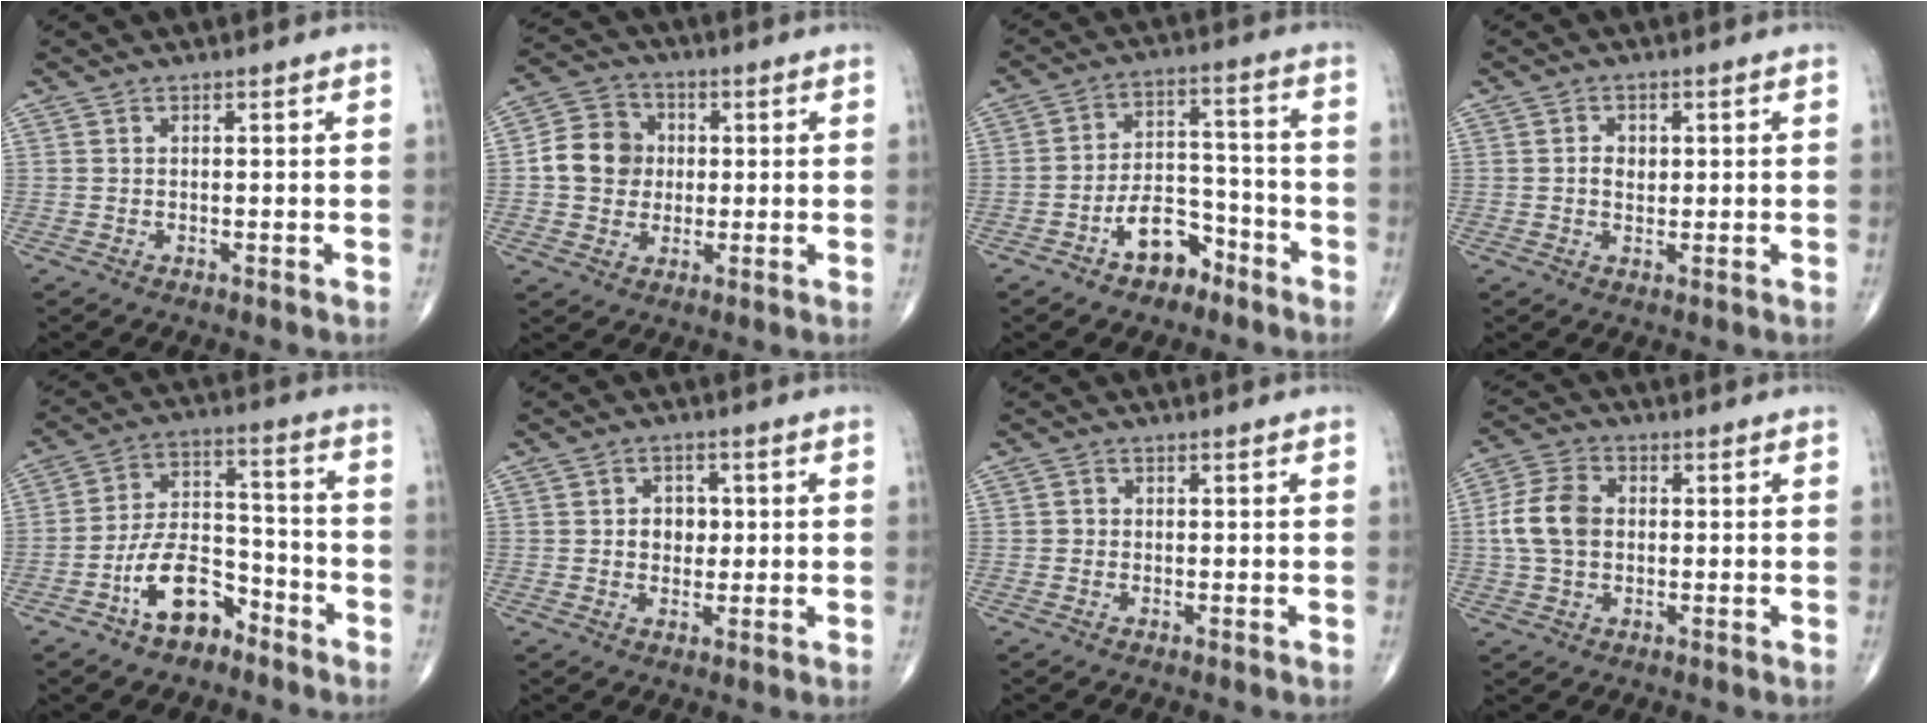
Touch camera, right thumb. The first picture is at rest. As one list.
[{"total": 9.6, "force": [0.3, 8.6, 4.4], "torque": [-0.054, 0.015, -0.005]}, {"total": 9.1, "force": [-5.3, 5.5, 5.0], "torque": [-0.057, 0.055, -0.087]}, {"total": 3.0, "force": [0.3, 2.3, 1.9], "torque": [-0.017, 0.002, 0.004]}, {"total": 11.8, "force": [-6.7, 6.6, 7.1], "torque": [-0.110, 0.066, -0.123]}, {"total": 4.8, "force": [0.5, 3.9, 2.9], "torque": [-0.013, 0.003, 0.005]}, {"total": 1.1, "force": [-0.2, 1.1, 0.2], "torque": [0.001, 0.003, -0.005]}, {"total": 8.8, "force": [0.3, 6.4, 6.1], "torque": [-0.117, 0.016, -0.001]}]